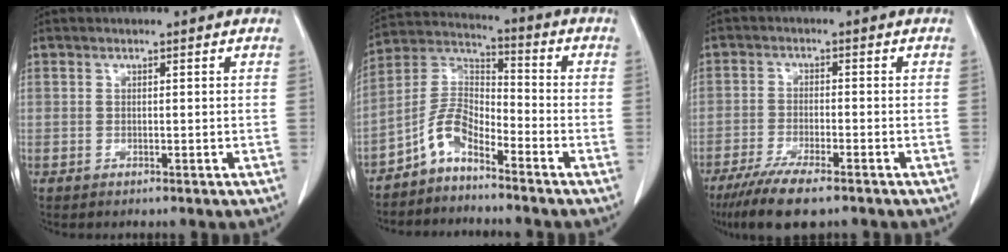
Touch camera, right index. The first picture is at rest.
{"total": 7.1, "force": [-4.9, 2.9, 4.3], "torque": [-0.093, 0.021, -0.103]}
{"total": 8.9, "force": [-6.2, 1.8, 6.0], "torque": [-0.101, -0.019, -0.100]}